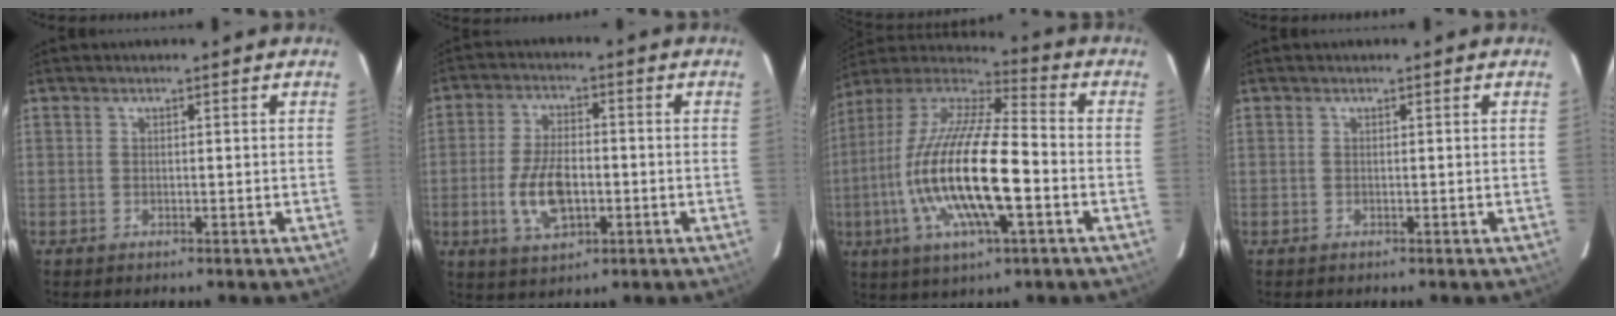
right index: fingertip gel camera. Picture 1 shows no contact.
{"total": 9.9, "force": [-2.4, 5.0, 8.2], "torque": [-0.168, -0.004, -0.038]}
{"total": 21.8, "force": [-5.0, 5.6, 20.5], "torque": [-0.395, -0.021, -0.098]}
{"total": 0.0}